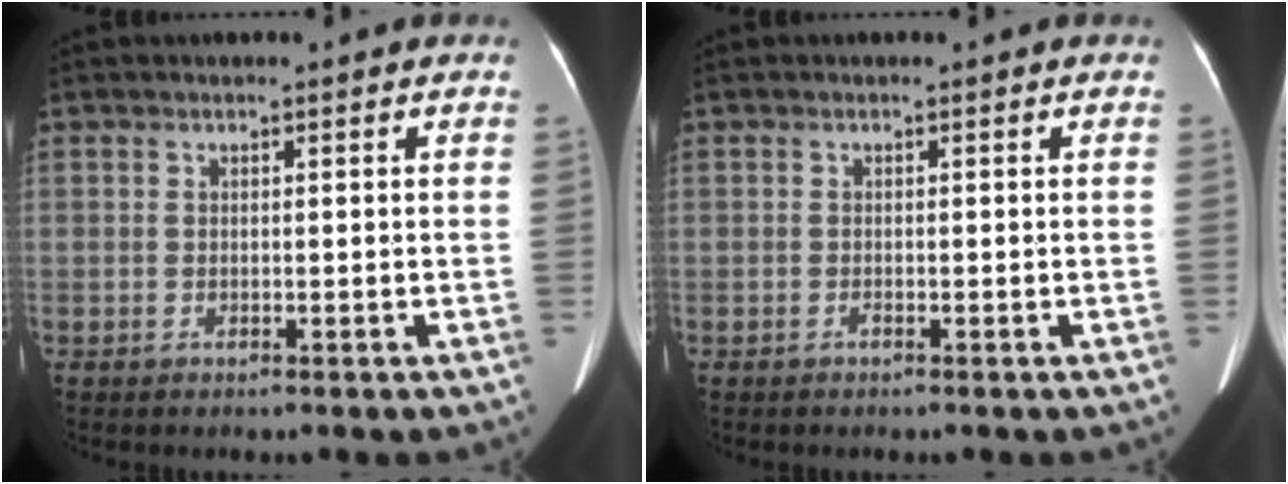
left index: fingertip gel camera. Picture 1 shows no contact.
{"total": 0.0}